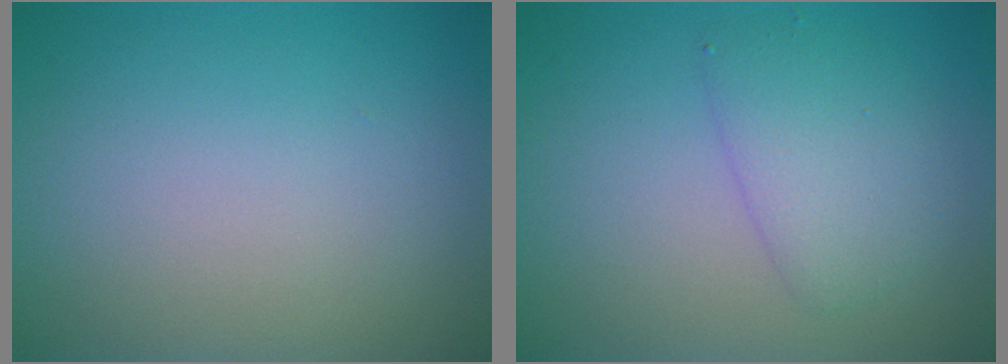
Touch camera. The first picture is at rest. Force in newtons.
{"total": 3.0, "press": 3.0, "slide": 0.1}